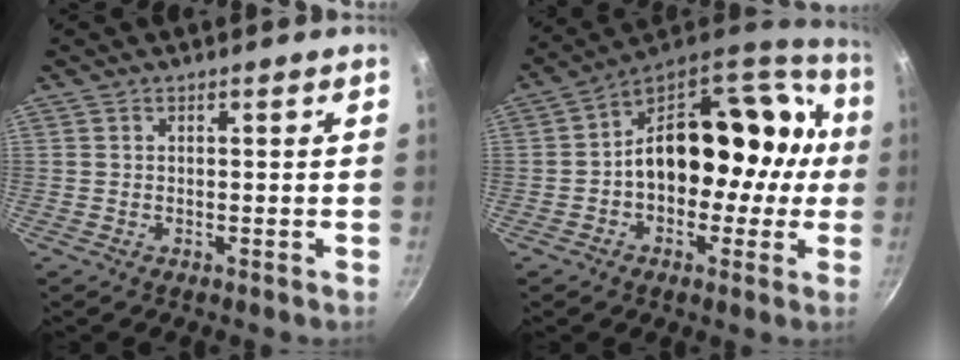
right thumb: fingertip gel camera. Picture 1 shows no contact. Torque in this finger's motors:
{"motor_torque": [2.37, 2.64, 0.95, -0.82, 0.15]}